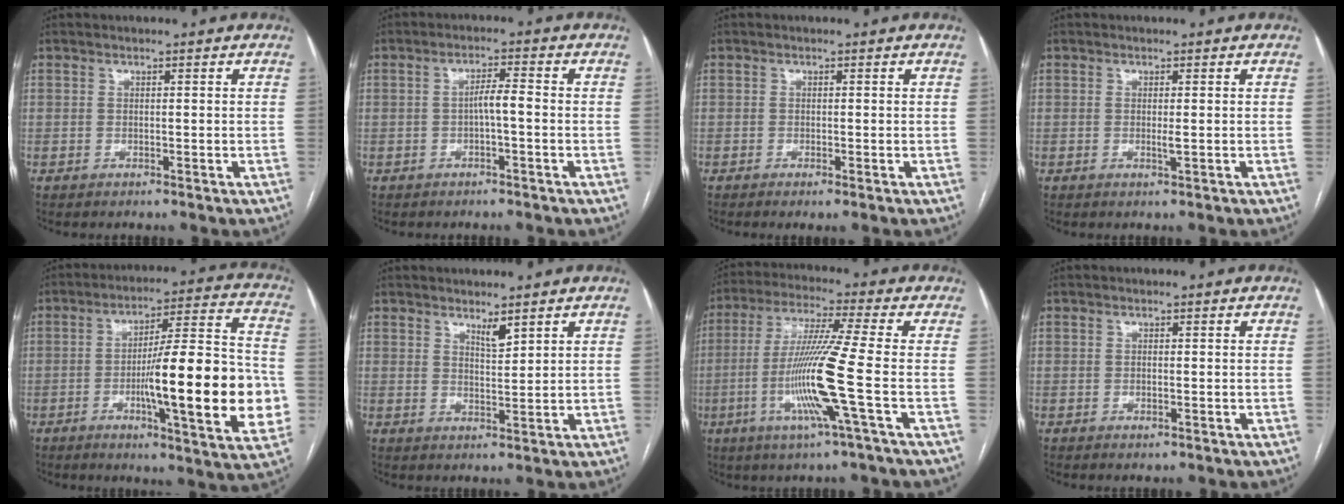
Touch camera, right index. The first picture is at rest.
{"total": 3.0, "force": [-0.6, 0.3, 2.9], "torque": [-0.048, 0.006, -0.009]}
{"total": 1.1, "force": [-0.6, 0.0, 1.0], "torque": [-0.017, -0.003, -0.009]}
{"total": 0.8, "force": [0.0, 0.0, 0.8], "torque": [-0.018, -0.005, 0.001]}
{"total": 21.1, "force": [-4.1, 2.2, 20.6], "torque": [-0.271, 0.007, -0.055]}
{"total": 2.4, "force": [2.0, 0.4, 1.4], "torque": [-0.029, -0.010, 0.040]}
{"total": 13.1, "force": [-3.4, -2.0, 12.5], "torque": [-0.251, -0.016, -0.073]}
{"total": 0.7, "force": [-0.3, 0.3, 0.6], "torque": [-0.009, -0.001, -0.003]}